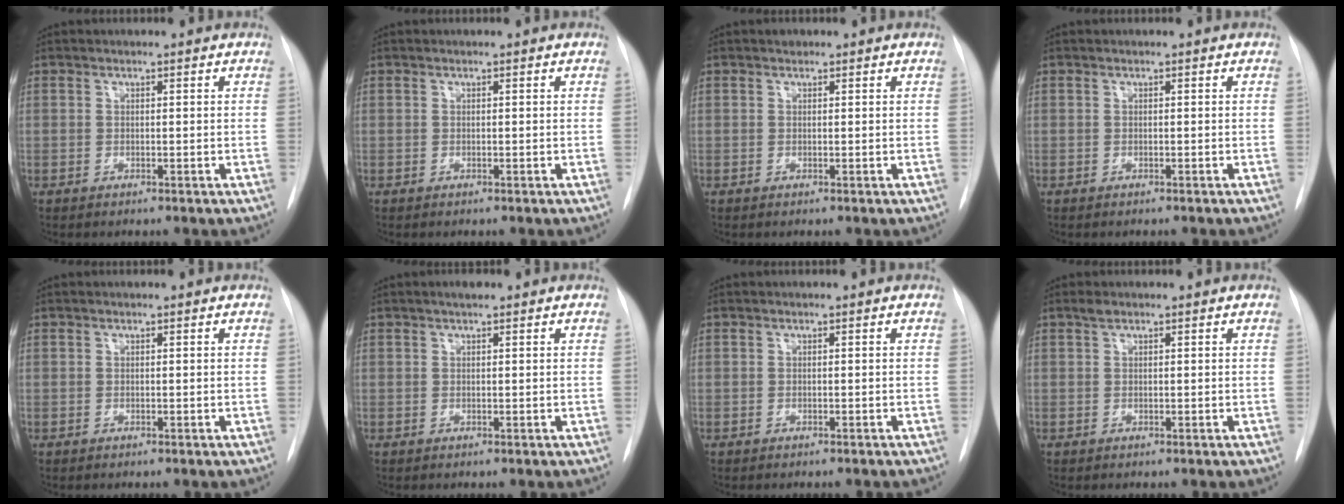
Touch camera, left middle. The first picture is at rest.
{"total": 0.0}
{"total": 0.7, "force": [0.5, 0.4, 0.1], "torque": [-0.004, 0.005, 0.006]}
{"total": 0.8, "force": [-0.7, 0.1, 0.3], "torque": [-0.002, -0.001, -0.011]}
{"total": 0.0}
{"total": 1.4, "force": [1.0, 0.4, 0.9], "torque": [-0.018, 0.006, 0.015]}
{"total": 1.1, "force": [-1.0, 0.1, 0.4], "torque": [-0.006, -0.001, -0.014]}
{"total": 0.9, "force": [0.7, 0.4, 0.5], "torque": [-0.010, 0.009, 0.012]}